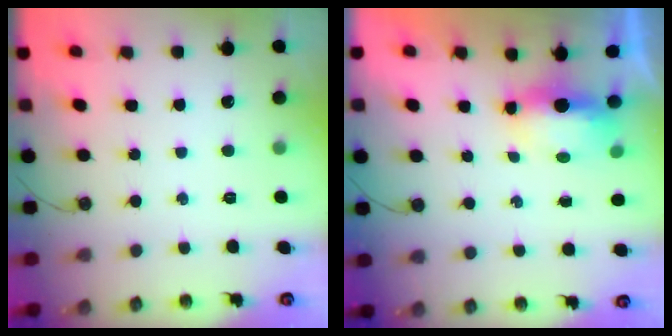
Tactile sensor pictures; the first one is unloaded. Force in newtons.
{"total": 5.9, "press": 5.8, "slide": 1.1}